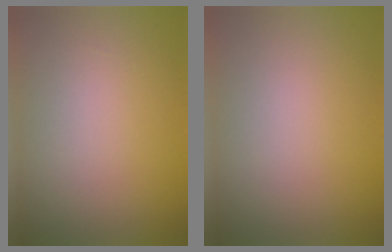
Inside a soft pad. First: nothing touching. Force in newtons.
{"total": 0.0}